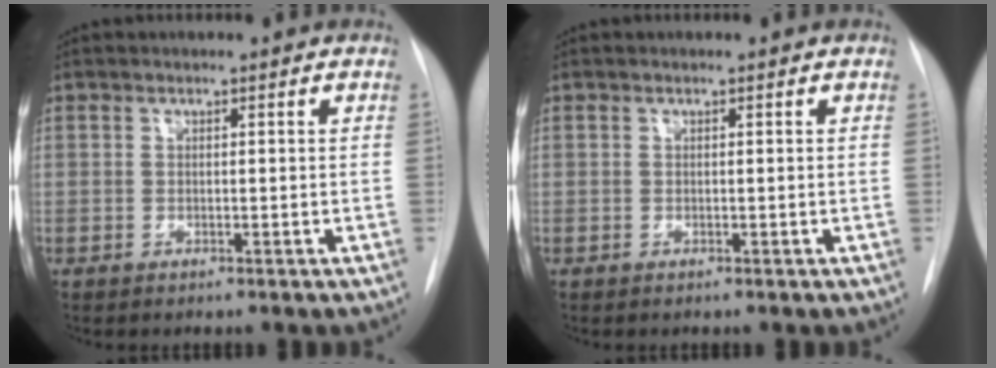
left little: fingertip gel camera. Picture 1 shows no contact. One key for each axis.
{"total": 0.0}